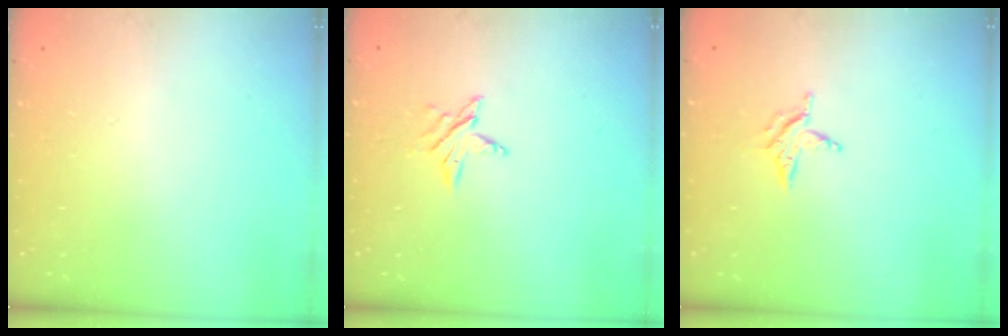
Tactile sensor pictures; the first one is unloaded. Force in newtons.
{"total": 3.9, "press": 3.9, "slide": 0.5}
{"total": 3.9, "press": 3.9, "slide": 0.4}